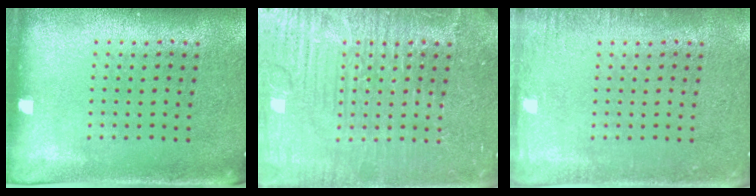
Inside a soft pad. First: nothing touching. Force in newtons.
{"total": 7.0, "press": 6.9, "slide": 0.9}
{"total": 1.7, "press": 1.7, "slide": 0.2}